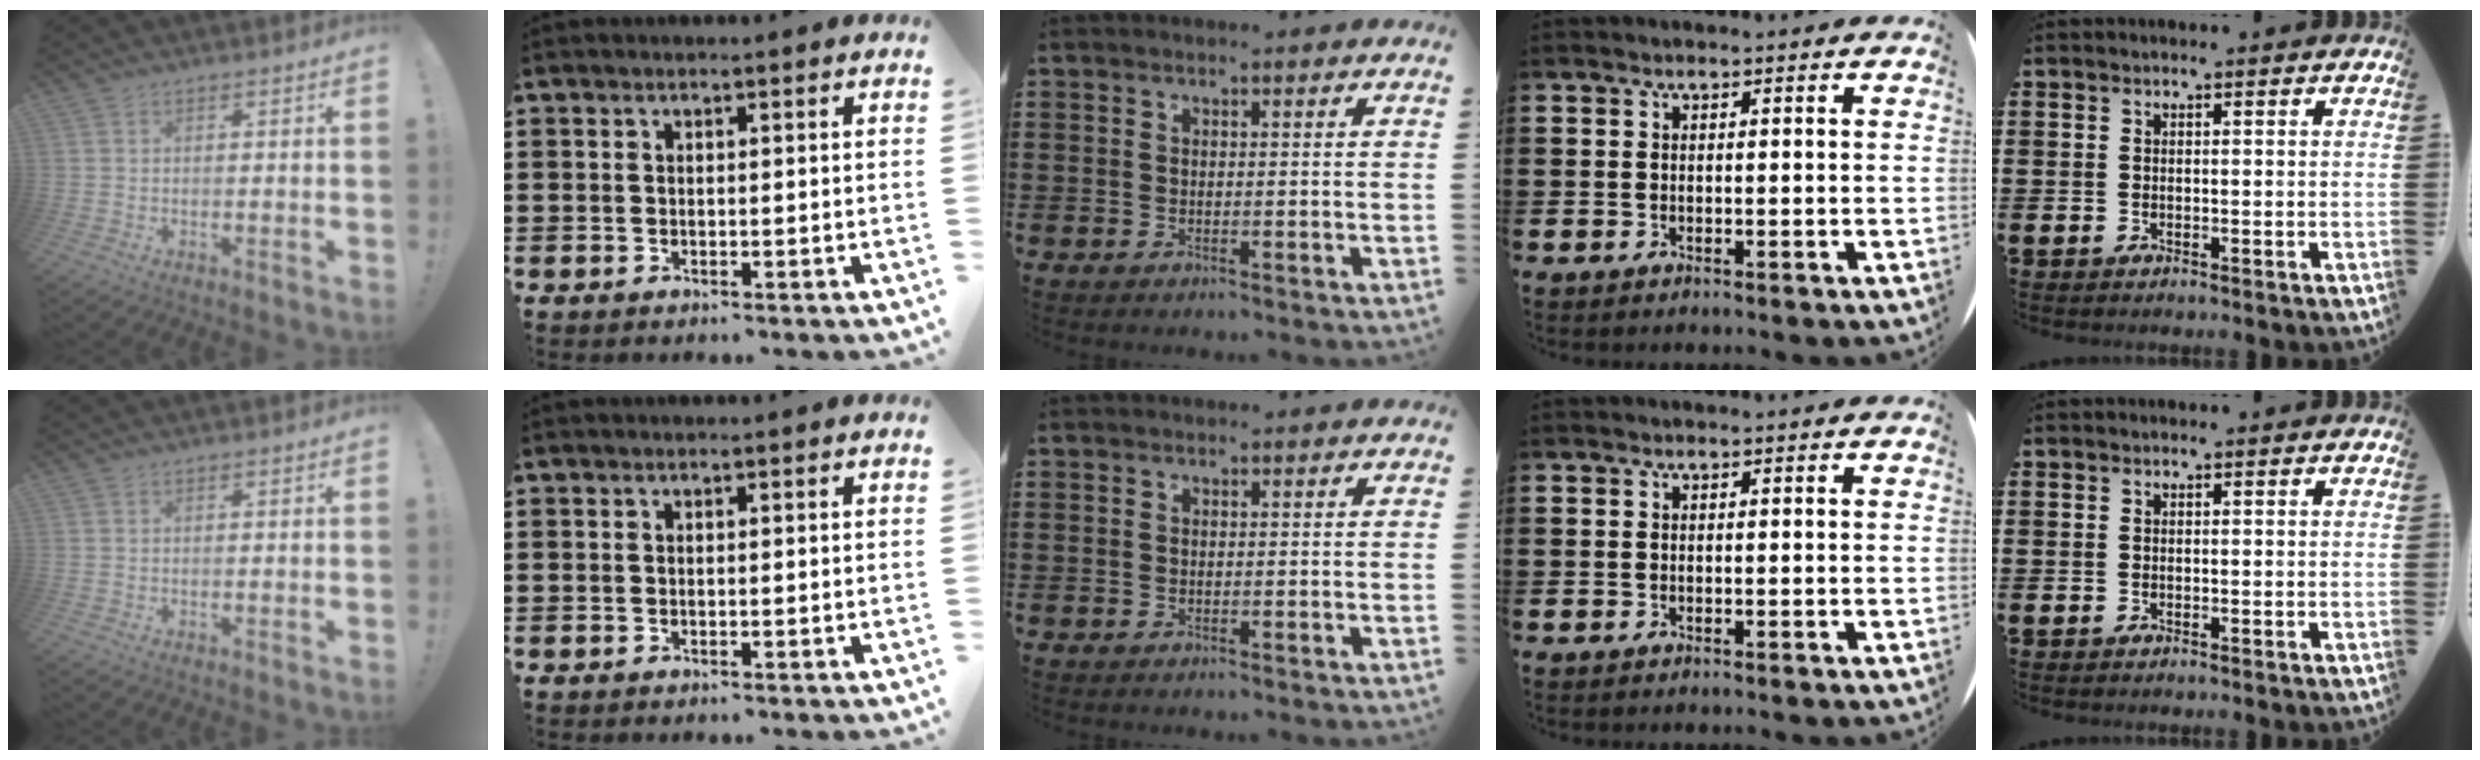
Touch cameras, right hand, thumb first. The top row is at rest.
{}